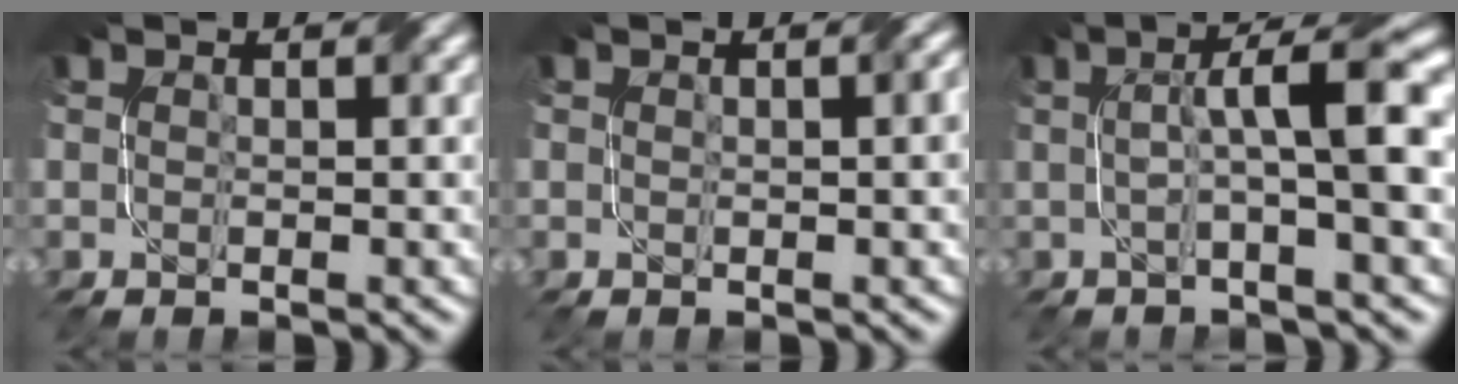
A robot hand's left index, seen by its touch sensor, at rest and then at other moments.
{"total": 1.5, "force": [0.2, 0.3, 1.5], "torque": [-0.016, 0.005, 0.002]}
{"total": 6.7, "force": [0.7, 1.0, 6.6], "torque": [-0.100, 0.017, 0.006]}